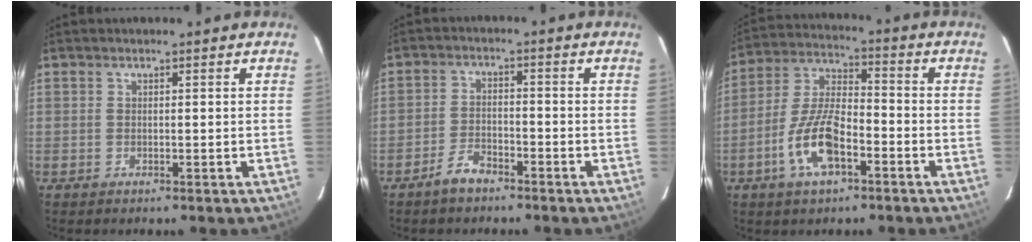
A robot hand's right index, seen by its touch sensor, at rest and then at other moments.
{"total": 4.5, "force": [-3.6, 1.8, 2.0], "torque": [-0.055, 0.006, -0.065]}
{"total": 11.7, "force": [-5.3, 4.7, 9.3], "torque": [-0.198, 0.004, -0.099]}